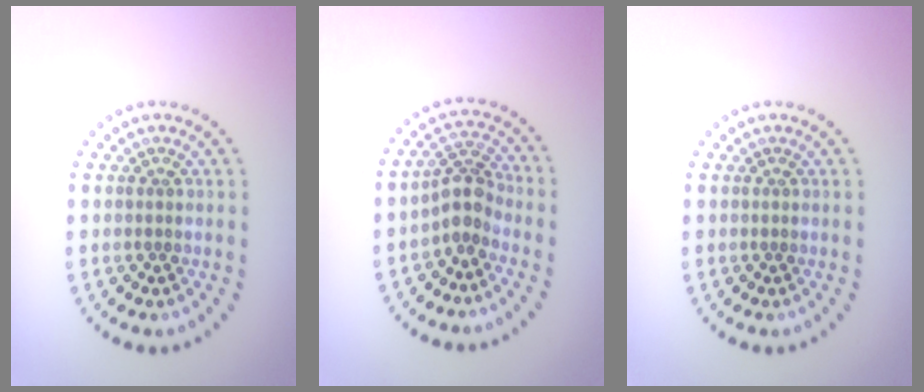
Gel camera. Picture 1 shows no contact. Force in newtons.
{"total": 2.7, "press": 2.1, "slide": 1.7}
{"total": 0.0}